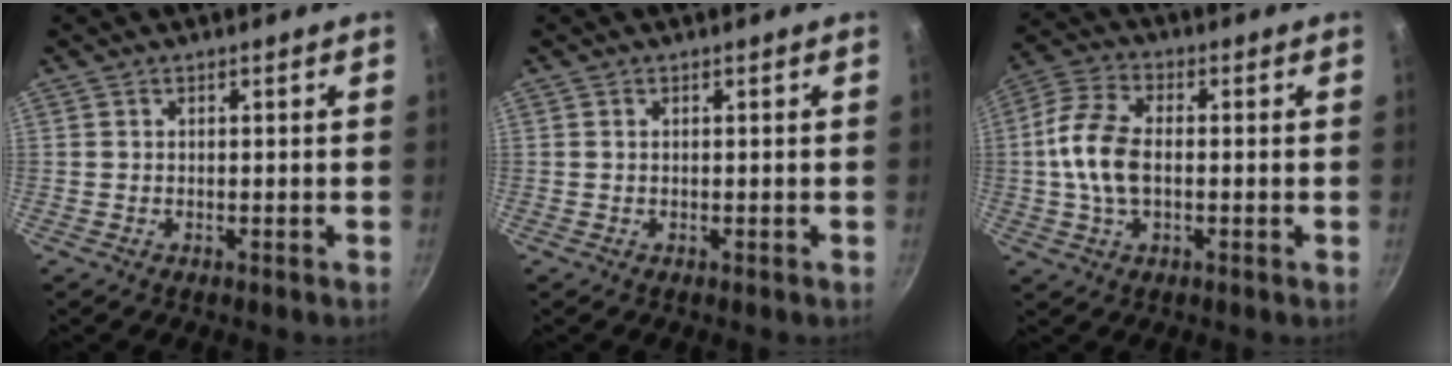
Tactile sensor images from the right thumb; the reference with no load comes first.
{"total": 0.0}
{"total": 10.4, "force": [-0.4, 6.1, 8.4], "torque": [-0.165, 0.024, -0.018]}